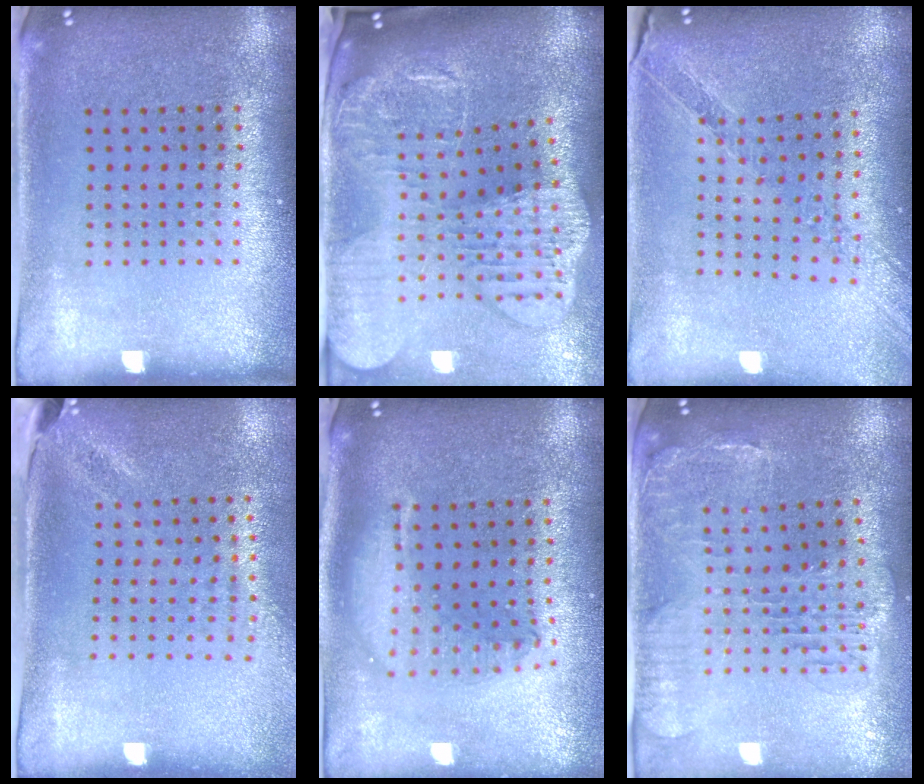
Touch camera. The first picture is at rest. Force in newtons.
{"total": 4.0, "press": 3.1, "slide": 2.6}
{"total": 1.0, "press": 1.0, "slide": 0.0}
{"total": 2.0, "press": 1.6, "slide": 1.2}
{"total": 1.9, "press": 1.5, "slide": 1.1}
{"total": 1.4, "press": 1.4, "slide": 0.4}